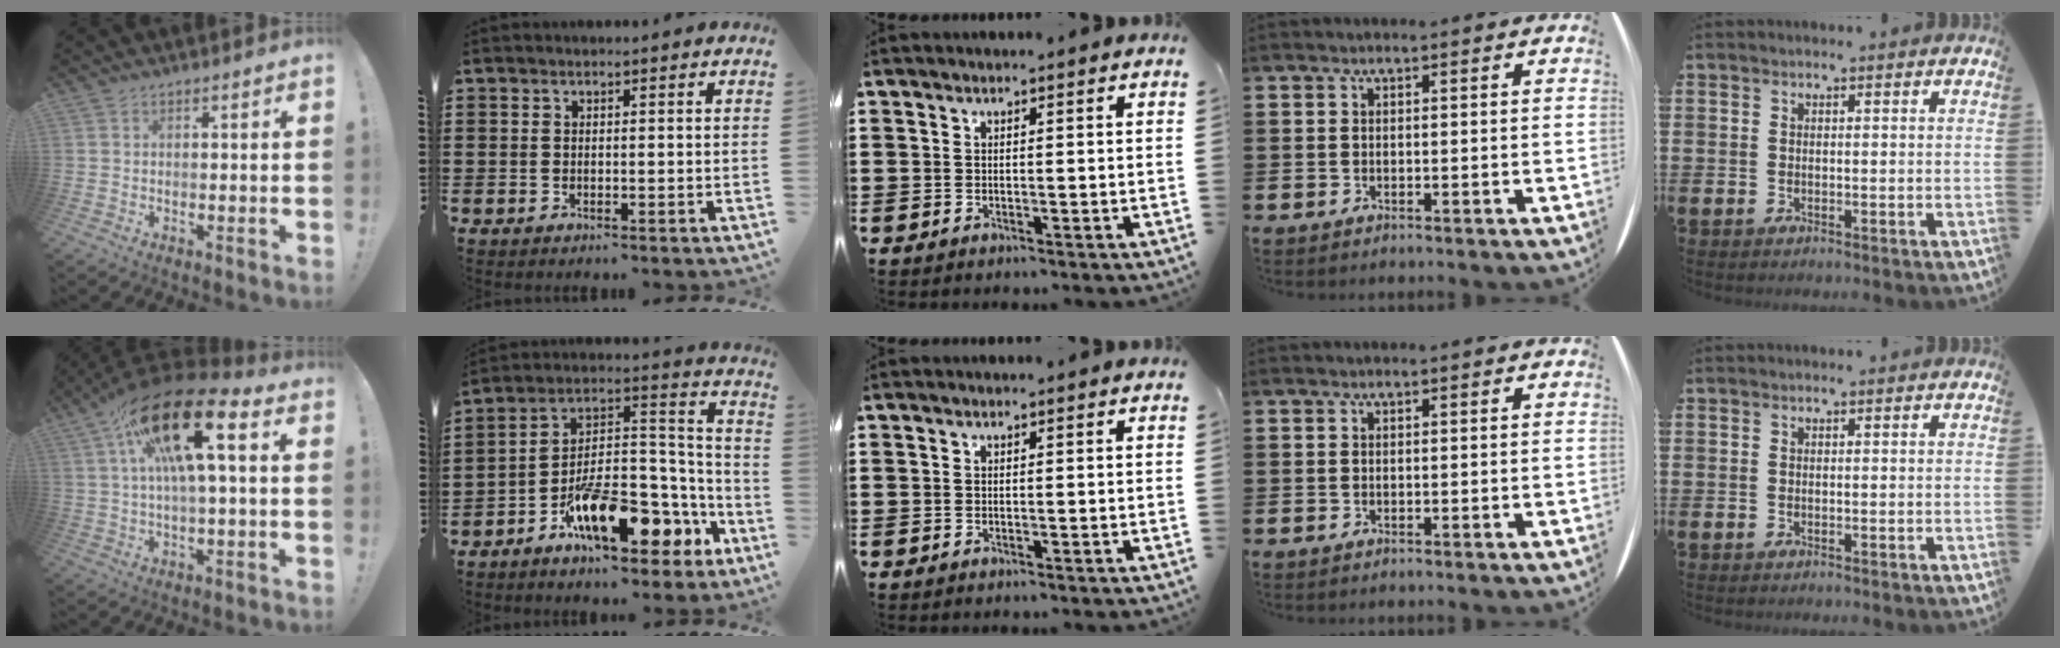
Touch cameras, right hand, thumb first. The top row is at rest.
{"thumb": {"total": 21.6, "force": [5.8, 7.7, 19.4], "torque": [-0.331, -0.011, 0.096]}, "index": {"total": 13.7, "force": [-8.0, 6.0, 9.3], "torque": [-0.152, 0.023, -0.141]}}